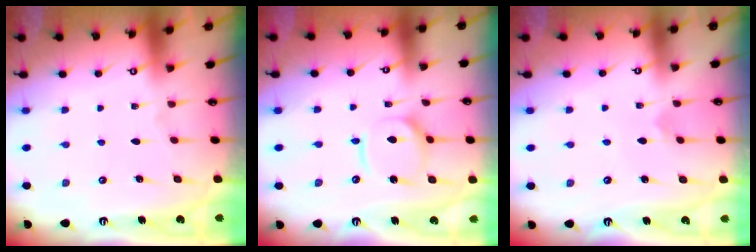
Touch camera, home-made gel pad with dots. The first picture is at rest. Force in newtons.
{"total": 10.4, "press": 10.4, "slide": 1.1}
{"total": 2.3, "press": 2.3, "slide": 0.2}